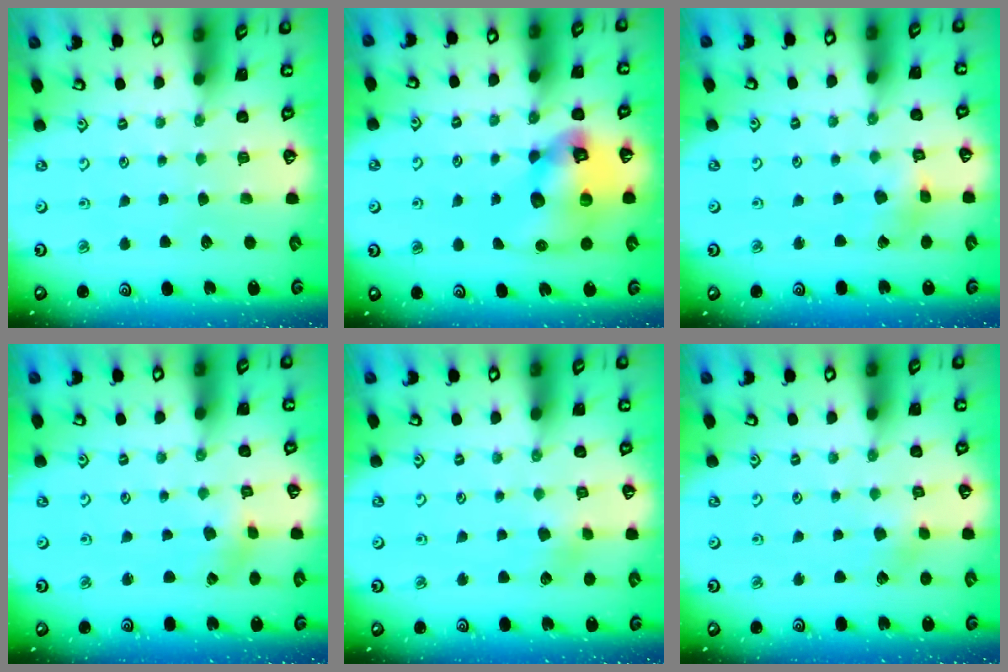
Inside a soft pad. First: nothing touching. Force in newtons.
{"total": 15.1, "press": 14.9, "slide": 2.3}
{"total": 2.8, "press": 2.8, "slide": 0.5}
{"total": 1.5, "press": 1.5, "slide": 0.3}
{"total": 4.0, "press": 3.9, "slide": 0.4}
{"total": 2.6, "press": 2.6, "slide": 0.2}